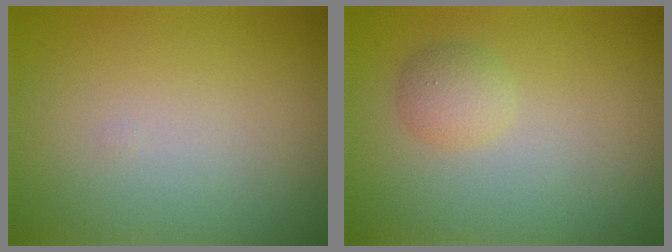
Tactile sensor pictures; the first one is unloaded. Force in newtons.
{"total": 1.8, "press": 1.8, "slide": 0.0}